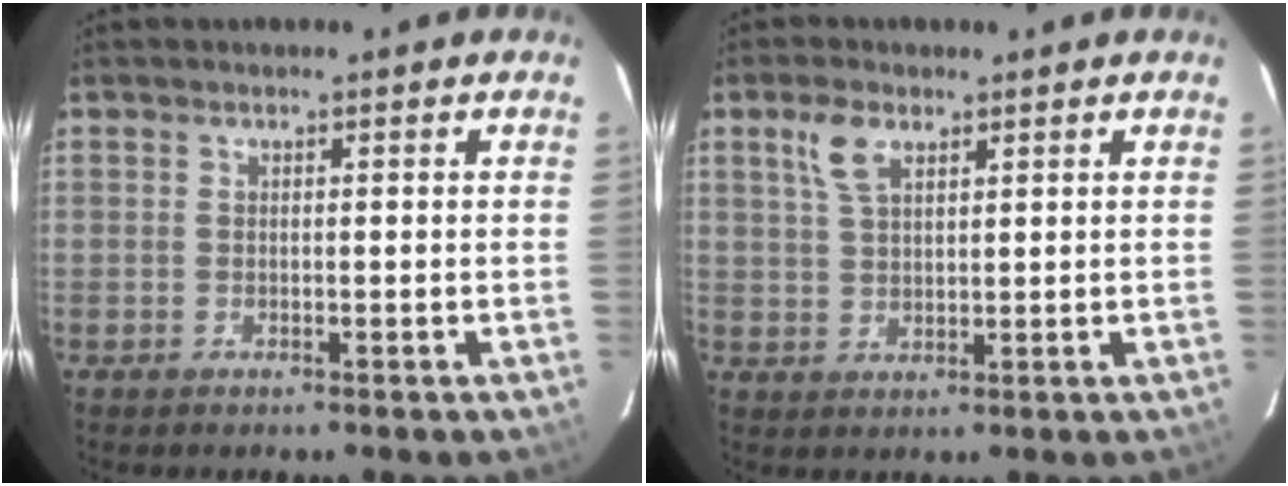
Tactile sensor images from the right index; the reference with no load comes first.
{"total": 5.0, "force": [2.7, 2.6, 3.4], "torque": [-0.070, 0.012, 0.054]}